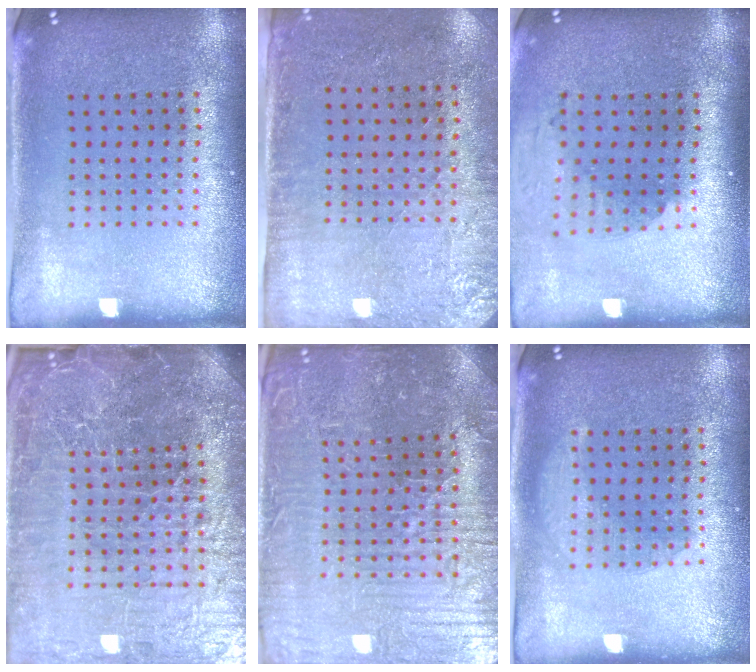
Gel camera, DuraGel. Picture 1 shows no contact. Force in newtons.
{"total": 2.8, "press": 2.3, "slide": 1.6}
{"total": 2.0, "press": 1.5, "slide": 1.4}
{"total": 7.5, "press": 6.5, "slide": 3.6}
{"total": 4.6, "press": 4.5, "slide": 0.8}
{"total": 1.9, "press": 1.9, "slide": 0.3}